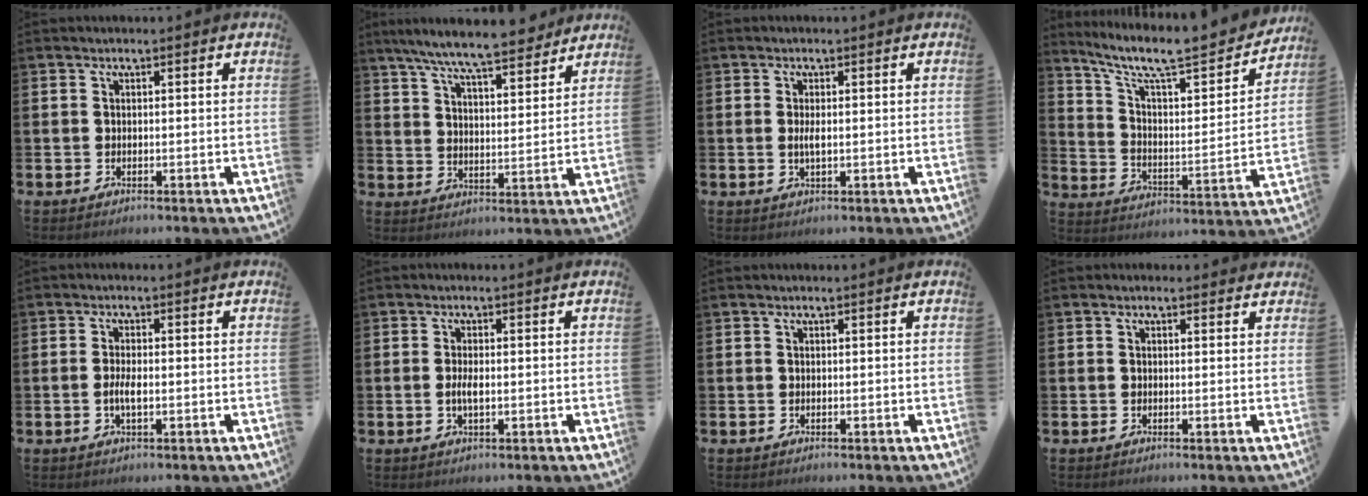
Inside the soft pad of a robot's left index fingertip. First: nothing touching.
{"total": 9.1, "force": [8.4, 1.0, 3.3], "torque": [-0.090, -0.041, 0.152]}
{"total": 1.7, "force": [0.1, 0.5, 1.6], "torque": [-0.024, 0.000, -0.002]}
{"total": 9.5, "force": [8.0, 2.2, 4.6], "torque": [-0.113, -0.062, 0.130]}
{"total": 2.4, "force": [-0.5, 0.8, 2.2], "torque": [-0.034, -0.002, -0.010]}
{"total": 2.2, "force": [-0.2, 0.8, 2.1], "torque": [-0.033, -0.002, -0.006]}
{"total": 0.0}
{"total": 0.6, "force": [0.3, 0.4, 0.2], "torque": [-0.003, 0.006, 0.004]}